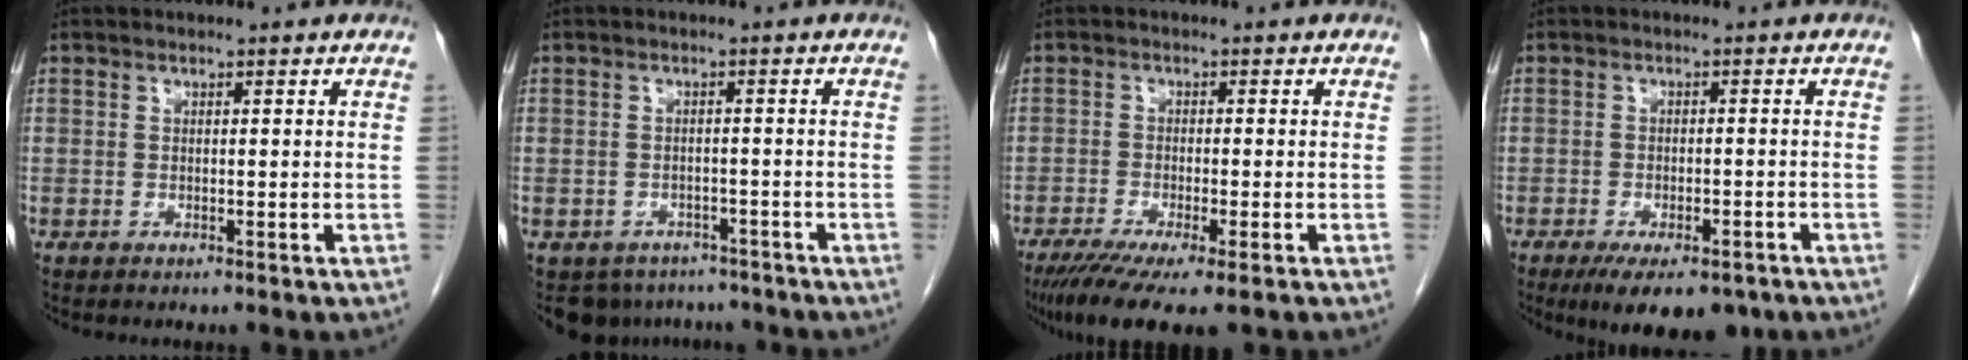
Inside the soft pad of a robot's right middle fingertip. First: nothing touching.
{"total": 7.1, "force": [-5.7, 4.2, 0.8], "torque": [-0.005, 0.006, -0.071]}
{"total": 9.1, "force": [-6.2, 1.1, 6.6], "torque": [-0.100, -0.021, -0.101]}
{"total": 9.7, "force": [-6.8, 3.6, 5.8], "torque": [-0.078, -0.006, -0.099]}